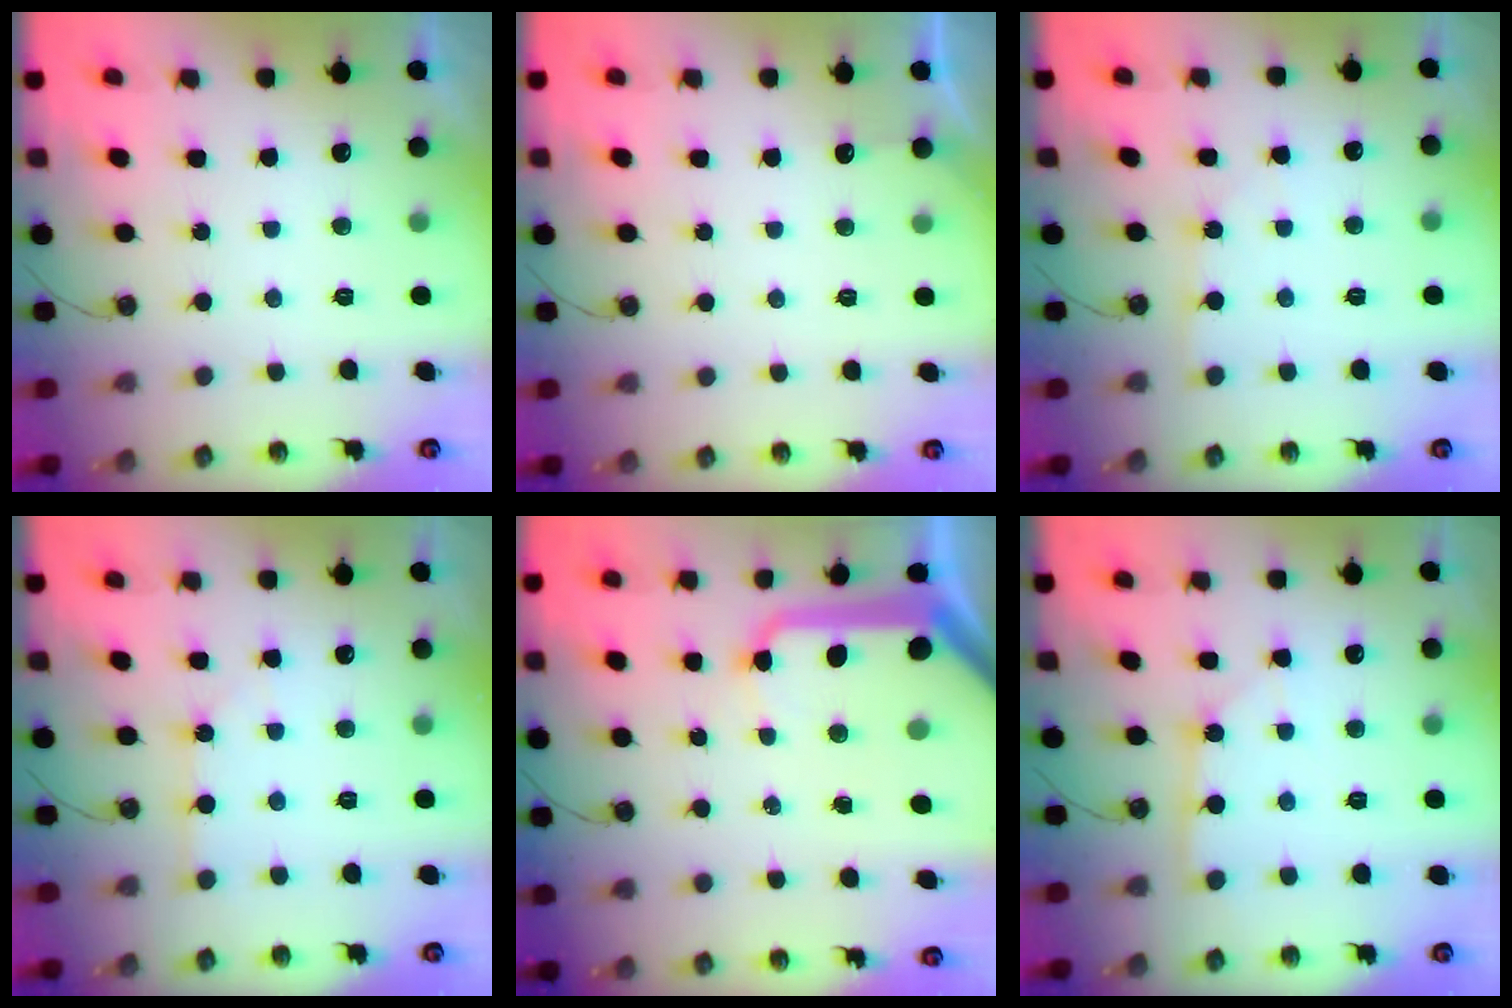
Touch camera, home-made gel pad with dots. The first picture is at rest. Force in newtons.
{"total": 2.3, "press": 2.3, "slide": 0.3}
{"total": 2.4, "press": 2.3, "slide": 0.4}
{"total": 1.3, "press": 1.2, "slide": 0.2}
{"total": 18.6, "press": 18.5, "slide": 2.1}
{"total": 2.3, "press": 2.3, "slide": 0.2}